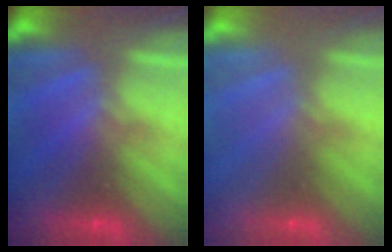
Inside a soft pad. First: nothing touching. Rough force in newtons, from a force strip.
{"total": 2.9}